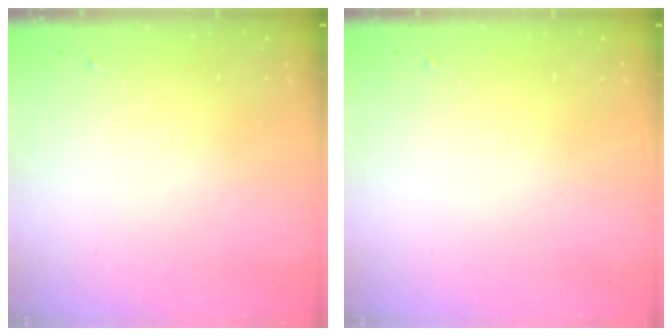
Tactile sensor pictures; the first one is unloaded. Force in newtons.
{"total": 0.0}